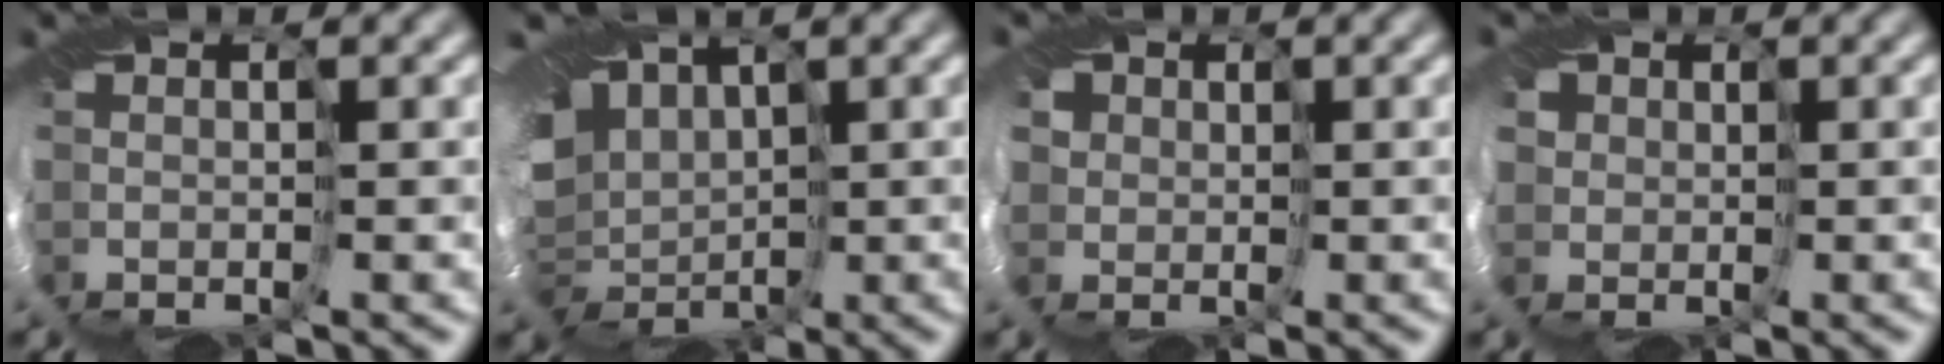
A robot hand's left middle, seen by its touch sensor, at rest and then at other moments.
{"total": 10.1, "force": [2.6, 7.4, 6.4], "torque": [-0.113, 0.001, 0.049]}
{"total": 5.8, "force": [2.4, 4.8, 2.2], "torque": [-0.048, 0.023, 0.020]}
{"total": 4.9, "force": [2.1, 4.1, 1.8], "torque": [-0.040, 0.019, 0.017]}